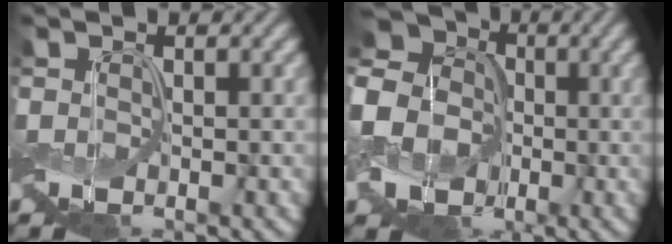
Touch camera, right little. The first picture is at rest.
{"total": 11.2, "force": [-3.0, 9.9, 4.3], "torque": [-0.126, 0.005, -0.093]}